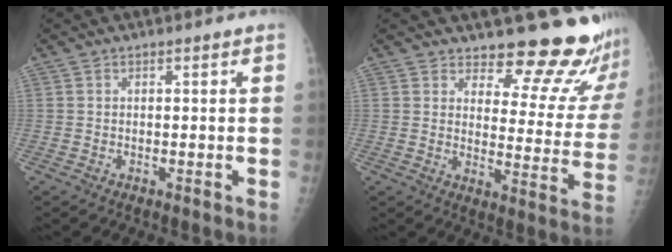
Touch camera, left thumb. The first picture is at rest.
{"total": 15.7, "force": [14.9, 3.7, 3.5], "torque": [0.005, -0.158, 0.170]}